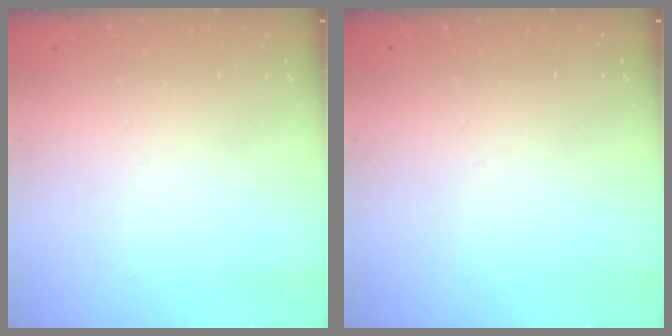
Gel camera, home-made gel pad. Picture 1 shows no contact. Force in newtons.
{"total": 0.0}